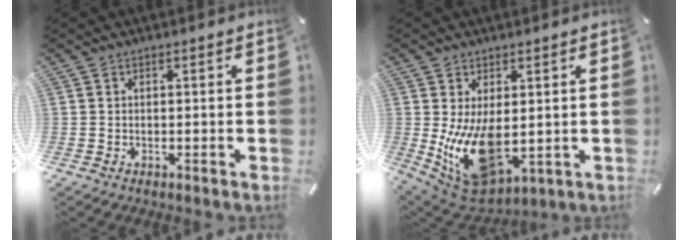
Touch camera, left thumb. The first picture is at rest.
{"total": 14.3, "force": [-0.2, 8.9, 11.2], "torque": [-0.212, -0.019, 0.010]}